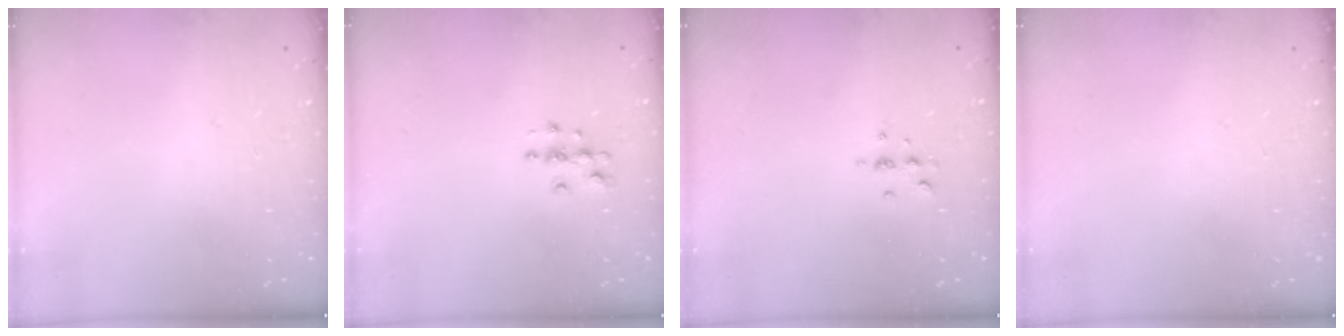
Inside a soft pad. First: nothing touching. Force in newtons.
{"total": 3.7, "press": 3.7, "slide": 0.2}
{"total": 4.1, "press": 3.7, "slide": 1.7}
{"total": 0.0}